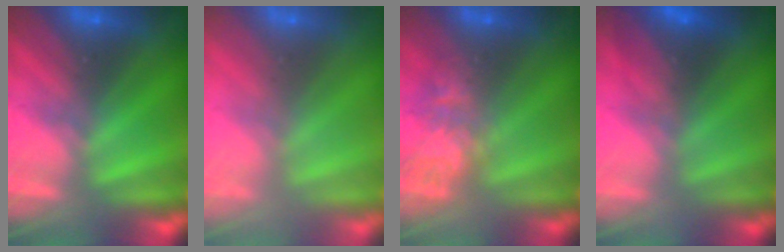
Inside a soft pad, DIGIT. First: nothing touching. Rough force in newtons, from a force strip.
{"total": 7.5}
{"total": 4.7}
{"total": 2.8}